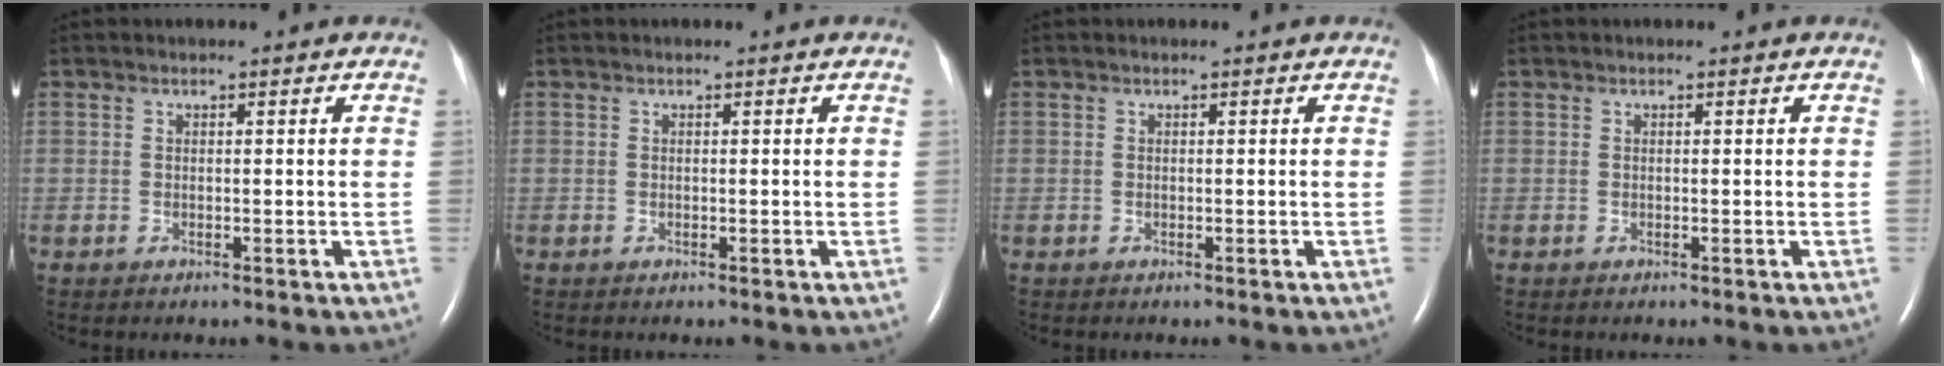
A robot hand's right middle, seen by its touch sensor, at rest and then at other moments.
{"total": 0.0}
{"total": 0.0}
{"total": 0.0}